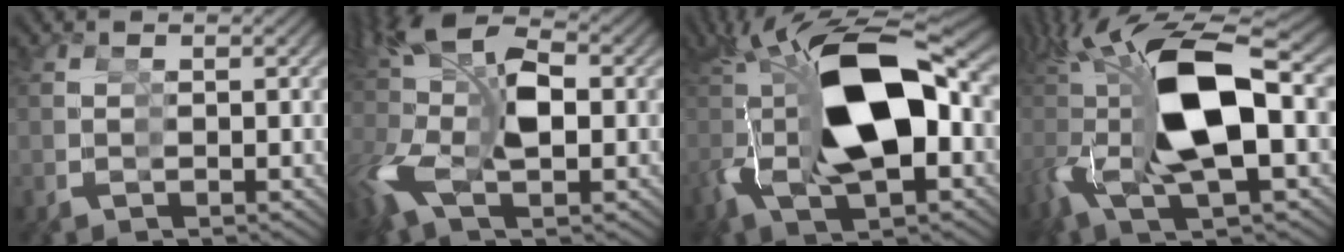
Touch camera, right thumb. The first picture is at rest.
{"total": 9.8, "force": [-2.1, 5.5, 7.8], "torque": [-0.148, -0.019, -0.029]}
{"total": 20.6, "force": [-1.2, 11.2, 17.3], "torque": [-0.289, -0.019, -0.011]}
{"total": 17.8, "force": [-1.5, 9.4, 15.1], "torque": [-0.277, -0.023, -0.011]}